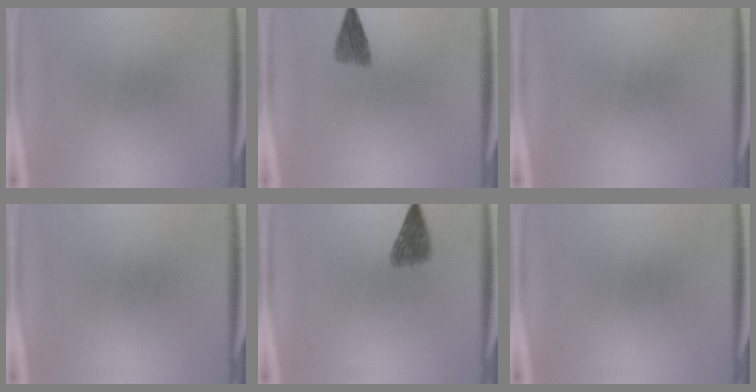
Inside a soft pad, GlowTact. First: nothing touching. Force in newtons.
{"total": 2.9}
{"total": 0.0}
{"total": 0.0}
{"total": 3.5}
{"total": 0.0}